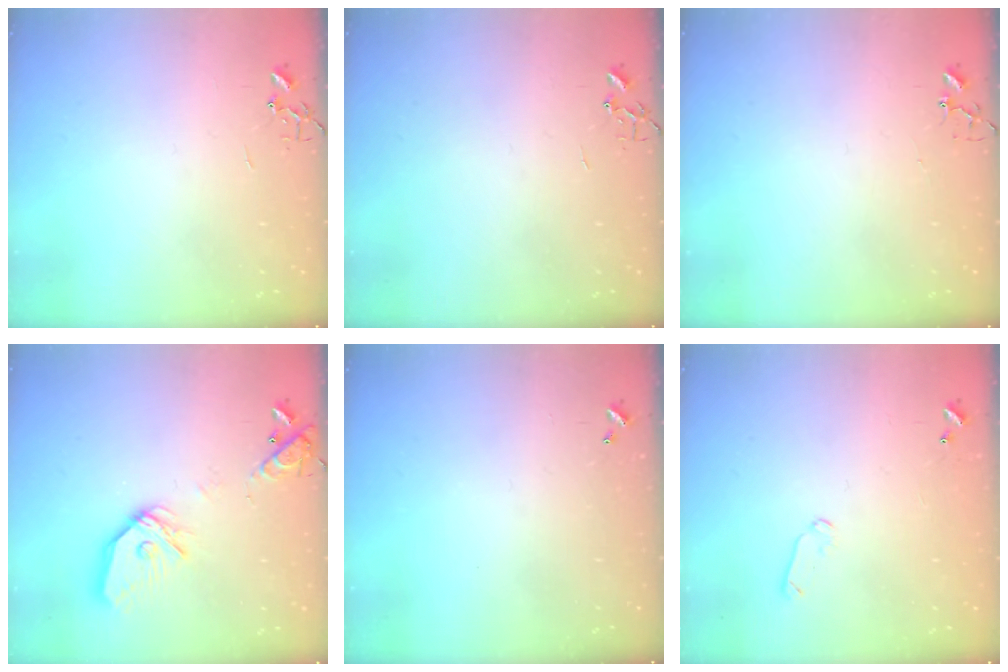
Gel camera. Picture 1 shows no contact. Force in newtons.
{"total": 0.0}
{"total": 3.9, "press": 3.8, "slide": 0.2}
{"total": 15.8, "press": 15.6, "slide": 2.1}
{"total": 0.0}
{"total": 5.2, "press": 5.1, "slide": 1.0}